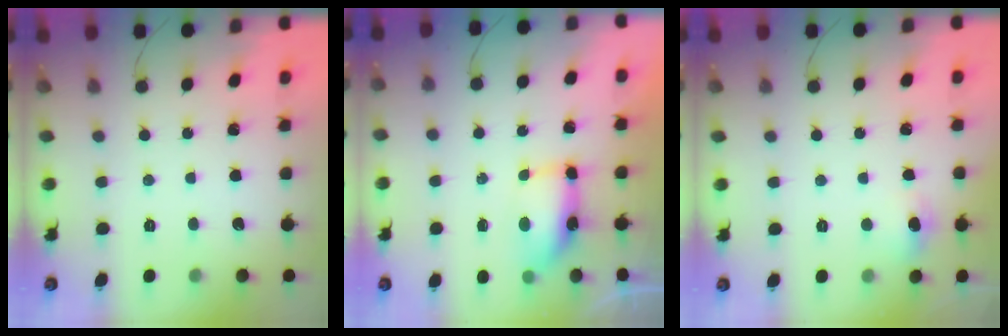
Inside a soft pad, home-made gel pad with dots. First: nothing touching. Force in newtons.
{"total": 7.2, "press": 7.2, "slide": 0.7}
{"total": 10.5, "press": 5.0, "slide": 9.3}